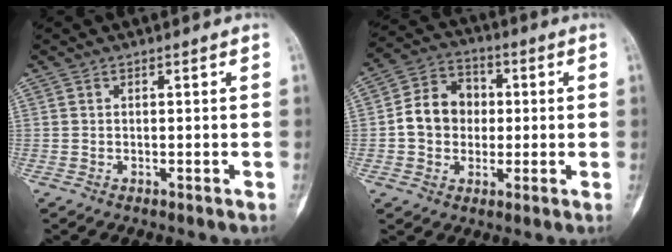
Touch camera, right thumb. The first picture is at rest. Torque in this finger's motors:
{"motor_torque": [1.28, 1.26, 0.81, -0.45, 0.20]}